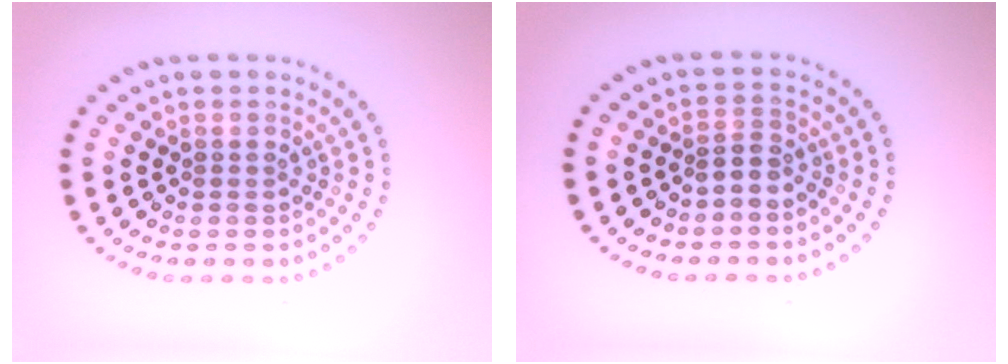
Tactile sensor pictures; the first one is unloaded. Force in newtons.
{"total": 1.6, "press": 1.2, "slide": 1.1}